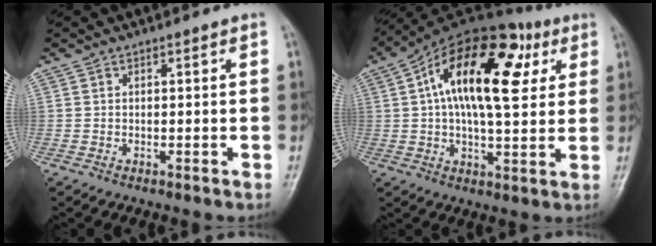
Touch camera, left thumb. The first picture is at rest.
{"total": 21.2, "force": [5.9, 10.1, 17.7], "torque": [-0.263, 0.018, 0.079]}